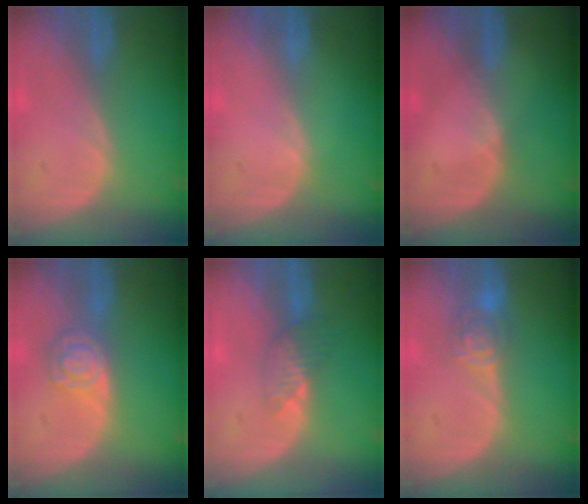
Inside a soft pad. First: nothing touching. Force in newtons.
{"total": 0.0}
{"total": 1.1, "press": 0.8, "slide": 0.8}
{"total": 5.3, "press": 4.6, "slide": 2.6}
{"total": 3.4, "press": 3.1, "slide": 1.5}
{"total": 4.6, "press": 4.2, "slide": 1.9}